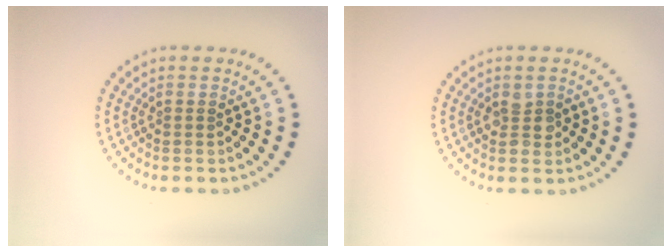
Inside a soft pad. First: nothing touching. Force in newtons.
{"total": 1.8, "press": 1.7, "slide": 0.2}